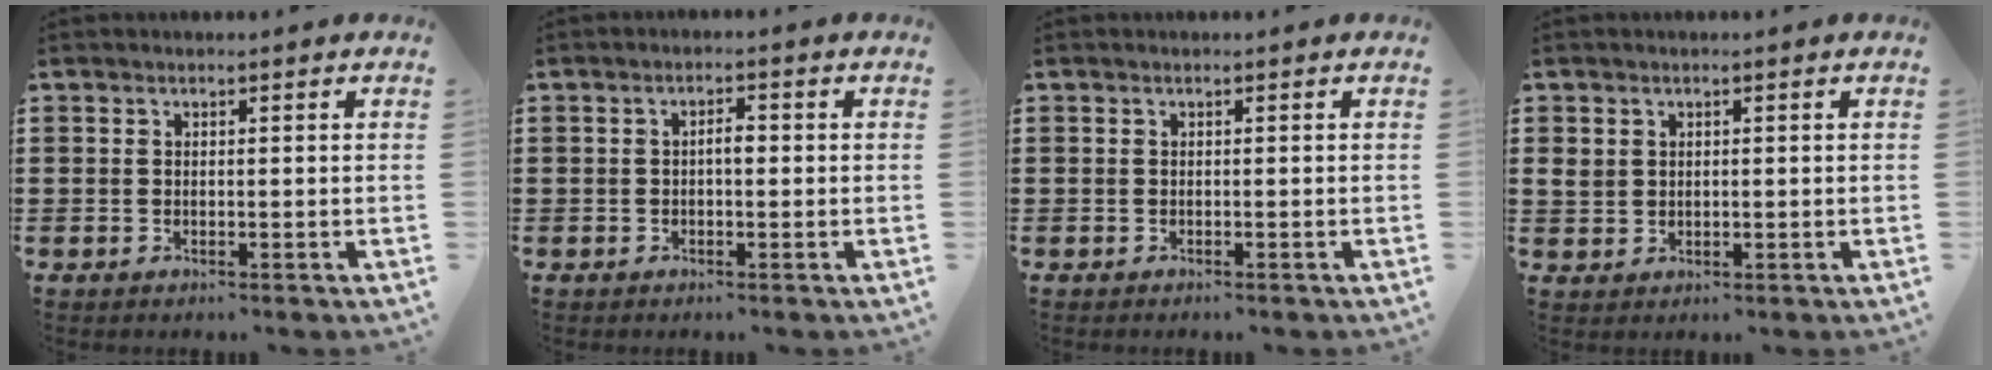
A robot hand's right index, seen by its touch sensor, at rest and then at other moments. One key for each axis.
{"total": 2.1, "fx": -0.2, "fy": 0.7, "fz": 1.9, "tx": -0.036, "ty": 0.003, "tz": -0.005}
{"total": 0.0}
{"total": 1.8, "fx": 0.7, "fy": 1.5, "fz": 0.7, "tx": -0.019, "ty": 0.008, "tz": 0.012}